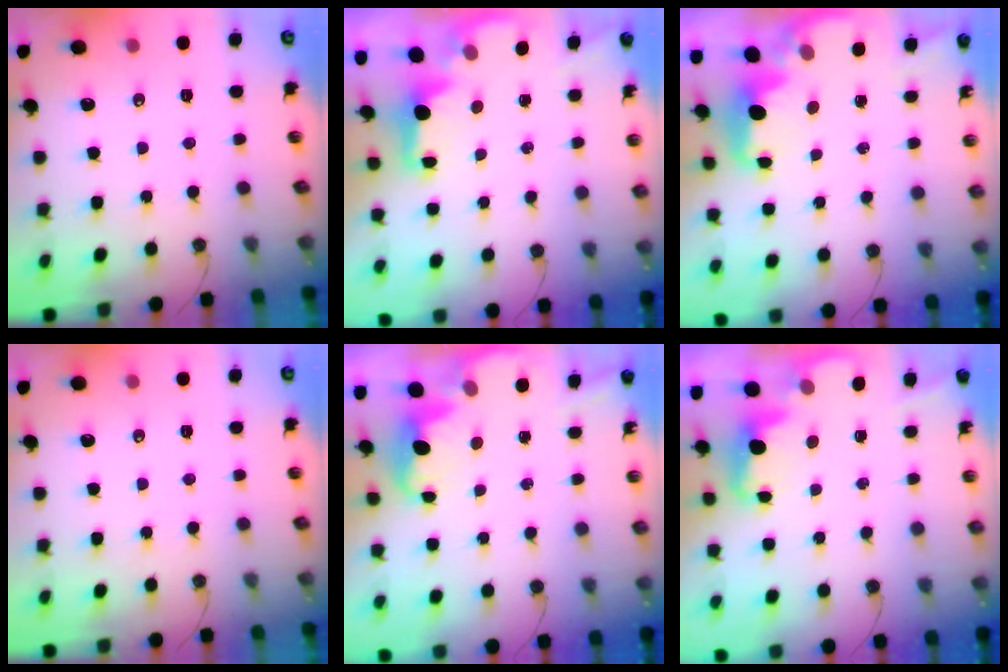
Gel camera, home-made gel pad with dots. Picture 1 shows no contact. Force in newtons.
{"total": 1.7, "press": 1.5, "slide": 0.7}
{"total": 3.0, "press": 2.9, "slide": 0.7}
{"total": 0.0}
{"total": 4.0, "press": 3.9, "slide": 0.6}
{"total": 2.4, "press": 2.4, "slide": 0.6}